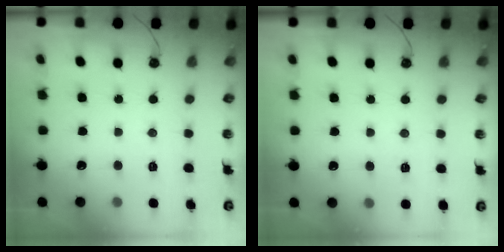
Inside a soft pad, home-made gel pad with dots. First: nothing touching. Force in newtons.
{"total": 5.0, "press": 4.5, "slide": 2.2}